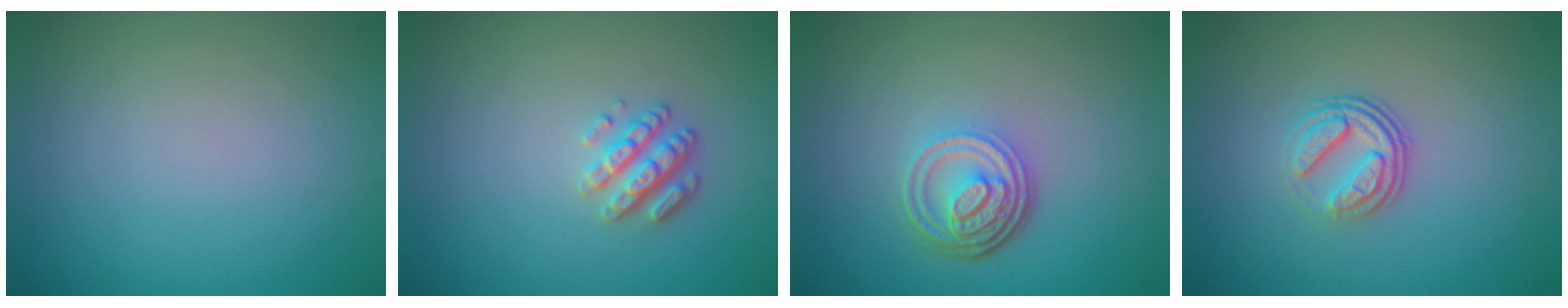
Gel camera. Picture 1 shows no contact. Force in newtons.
{"total": 2.8, "press": 2.5, "slide": 1.0}
{"total": 4.7, "press": 3.5, "slide": 3.2}
{"total": 3.5, "press": 2.4, "slide": 2.5}